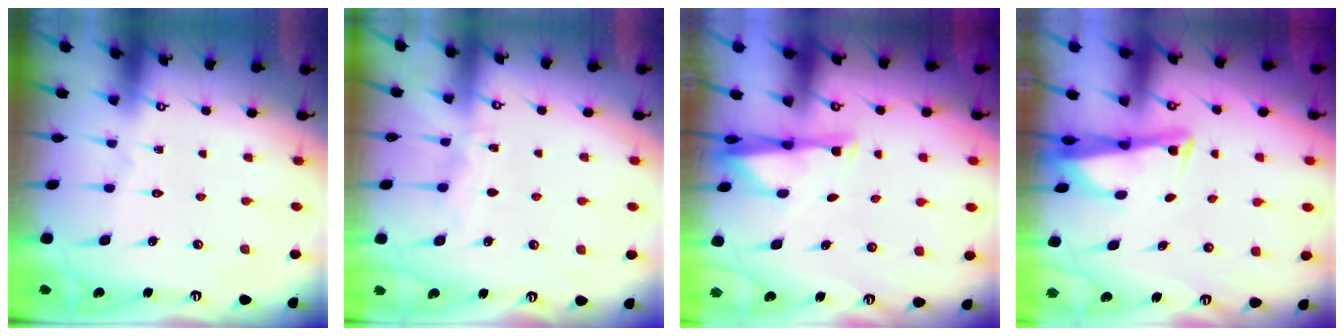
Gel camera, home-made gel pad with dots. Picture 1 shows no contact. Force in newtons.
{"total": 5.0, "press": 5.0, "slide": 0.5}
{"total": 3.0, "press": 2.9, "slide": 0.5}
{"total": 2.7, "press": 2.7, "slide": 0.3}